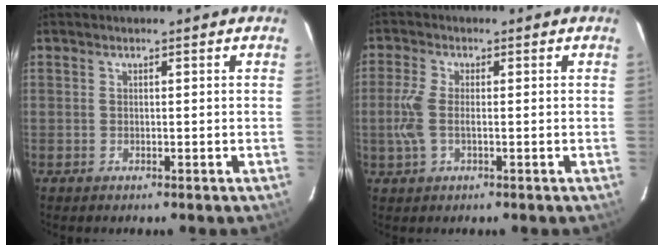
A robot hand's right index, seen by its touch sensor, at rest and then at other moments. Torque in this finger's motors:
{"motor_torque": [0.75, -0.17, 0.46, 0.13]}